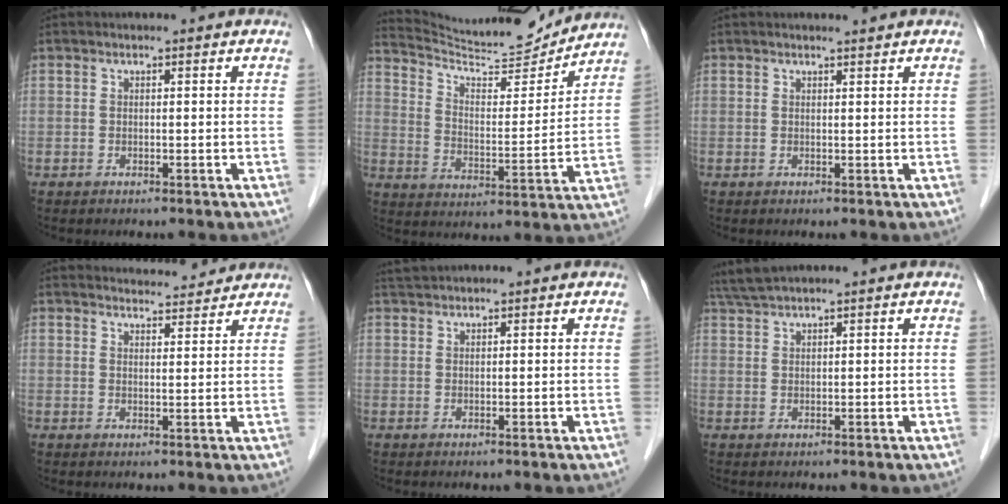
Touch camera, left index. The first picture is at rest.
{"total": 15.9, "force": [15.5, 0.8, 3.4], "torque": [-0.069, -0.016, 0.243]}
{"total": 1.2, "force": [1.1, -0.3, 0.2], "torque": [-0.008, -0.002, 0.021]}
{"total": 5.8, "force": [5.7, 0.7, 0.3], "torque": [-0.009, 0.013, 0.073]}
{"total": 1.8, "force": [1.8, -0.2, 0.3], "torque": [-0.008, 0.017, 0.040]}
{"total": 3.4, "force": [3.1, -0.6, 1.3], "torque": [-0.032, 0.020, 0.067]}